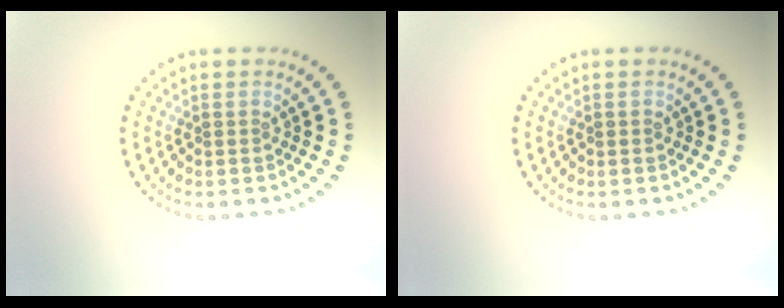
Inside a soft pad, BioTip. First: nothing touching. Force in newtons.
{"total": 0.6, "press": 0.6, "slide": 0.0}